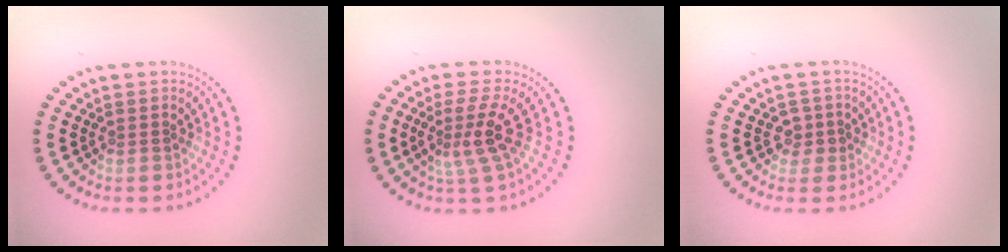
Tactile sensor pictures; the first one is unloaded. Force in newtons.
{"total": 3.3, "press": 2.4, "slide": 2.2}
{"total": 1.3, "press": 1.2, "slide": 0.6}